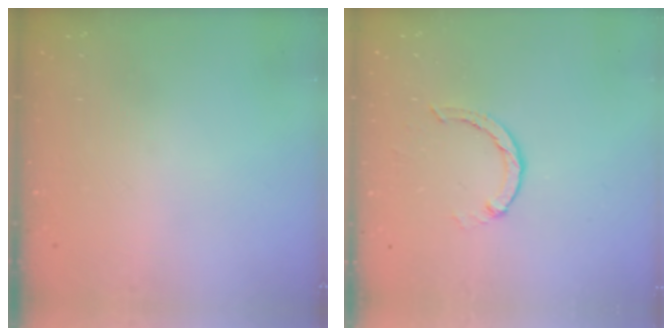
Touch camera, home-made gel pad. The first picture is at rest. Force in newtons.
{"total": 1.8, "press": 1.8, "slide": 0.2}